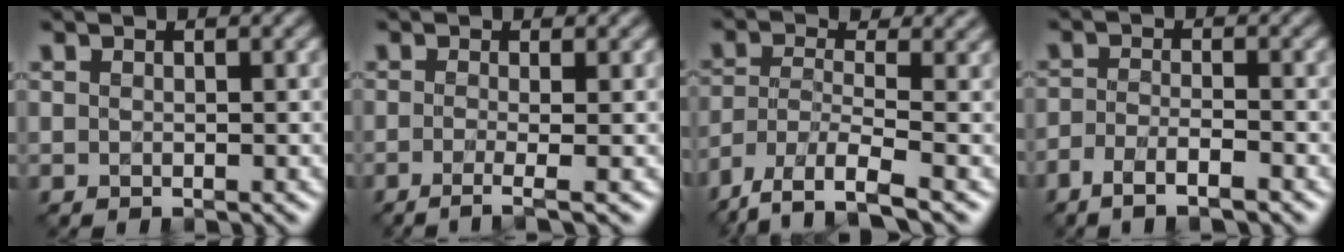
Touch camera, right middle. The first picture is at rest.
{"total": 2.8, "force": [-0.9, 0.9, 2.5], "torque": [-0.030, -0.007, -0.027]}
{"total": 7.0, "force": [-4.4, 2.4, 4.9], "torque": [-0.103, -0.012, -0.093]}
{"total": 3.1, "force": [-2.2, 0.7, 2.0], "torque": [-0.042, -0.003, -0.047]}